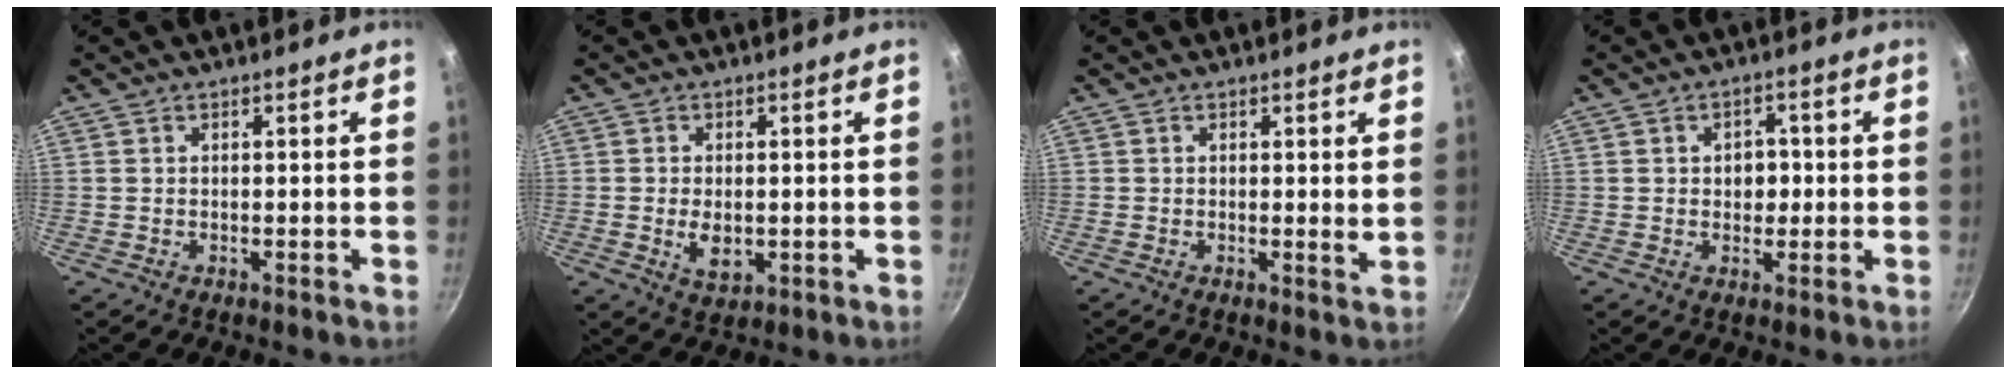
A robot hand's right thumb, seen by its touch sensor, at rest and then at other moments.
{"total": 4.8, "force": [-0.5, 3.0, 3.7], "torque": [-0.062, -0.007, -0.003]}
{"total": 2.0, "force": [0.7, 0.4, 1.8], "torque": [-0.028, -0.010, 0.006]}
{"total": 4.1, "force": [0.1, 3.2, 2.5], "torque": [-0.009, 0.008, 0.000]}